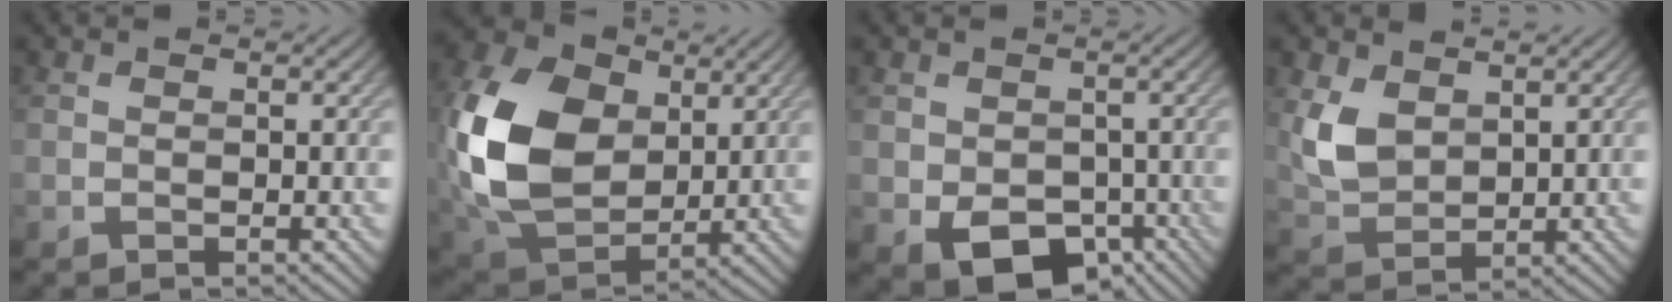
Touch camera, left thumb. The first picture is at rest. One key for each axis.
{"total": 15.1, "fx": 2.3, "fy": 10.7, "fz": 10.3, "tx": -0.258, "ty": 0.012, "tz": 0.040}
{"total": 7.3, "fx": -2.9, "fy": 5.3, "fz": 4.1, "tx": -0.075, "ty": -0.027, "tz": -0.042}
{"total": 5.1, "fx": 2.4, "fy": 3.3, "fz": 3.1, "tx": -0.080, "ty": -0.009, "tz": 0.052}